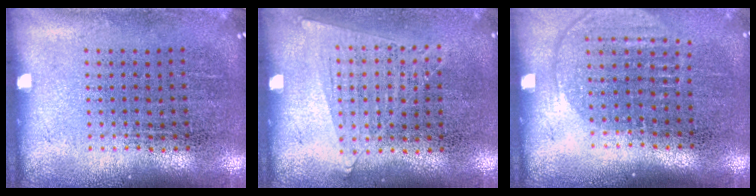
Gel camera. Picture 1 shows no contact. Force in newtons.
{"total": 0.7, "press": 0.5, "slide": 0.5}
{"total": 1.5, "press": 1.3, "slide": 0.7}